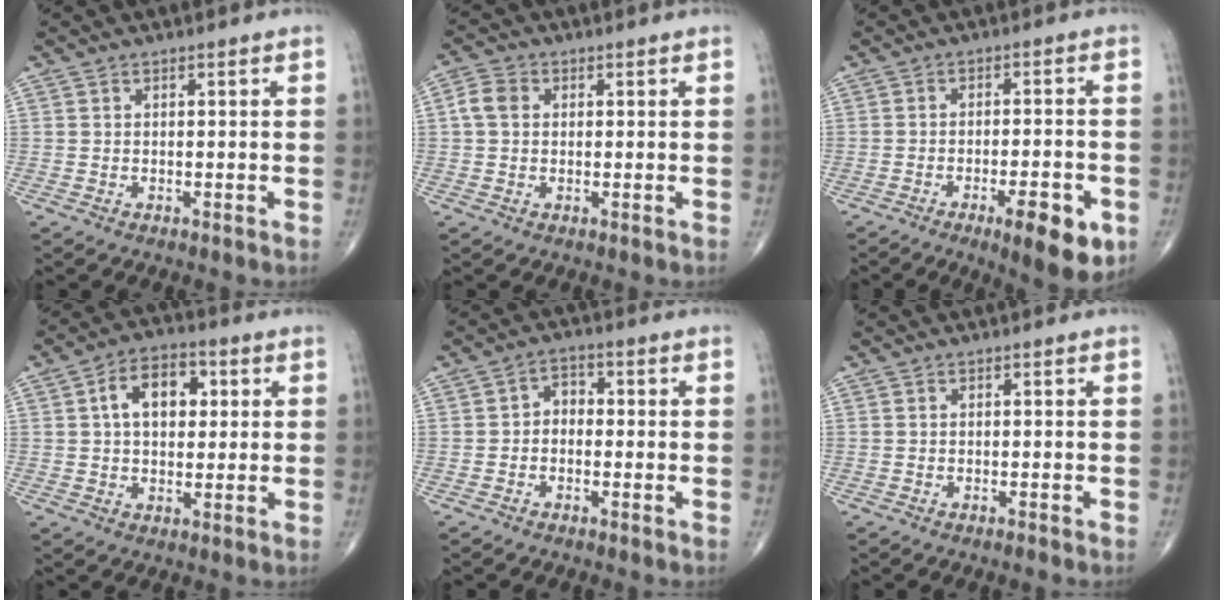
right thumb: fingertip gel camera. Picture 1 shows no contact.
{"total": 4.0, "force": [0.6, 3.2, 2.4], "torque": [-0.045, 0.011, 0.006]}
{"total": 10.7, "force": [-4.8, 3.1, 9.0], "torque": [-0.115, 0.009, -0.061]}
{"total": 9.5, "force": [2.1, 6.1, 7.0], "torque": [-0.095, 0.014, 0.029]}
{"total": 3.2, "force": [-0.7, 2.5, 1.9], "torque": [-0.013, 0.019, -0.026]}
{"total": 0.7, "force": [-0.6, -0.1, 0.4], "torque": [-0.012, 0.002, -0.011]}